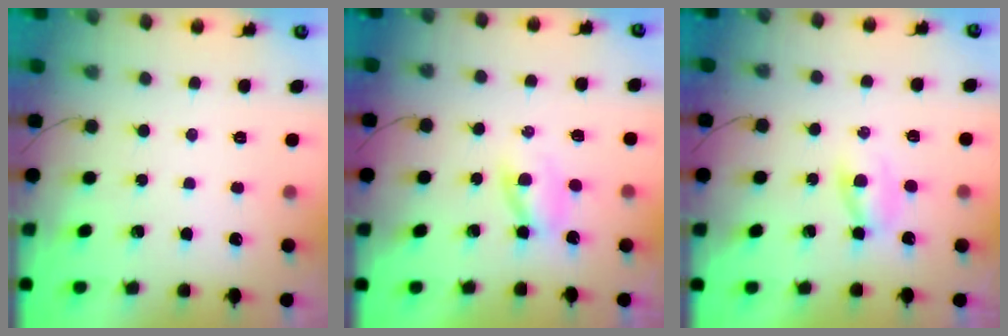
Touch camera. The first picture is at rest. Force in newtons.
{"total": 2.3, "press": 2.0, "slide": 1.1}
{"total": 2.0, "press": 1.8, "slide": 0.9}